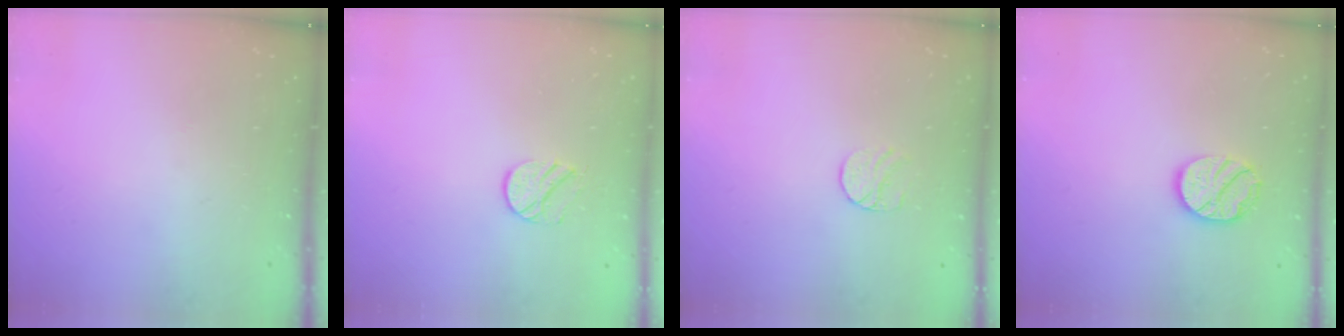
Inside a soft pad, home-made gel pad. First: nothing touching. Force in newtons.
{"total": 9.0, "press": 9.0, "slide": 0.5}
{"total": 7.2, "press": 7.2, "slide": 0.7}
{"total": 12.2, "press": 12.2, "slide": 1.0}